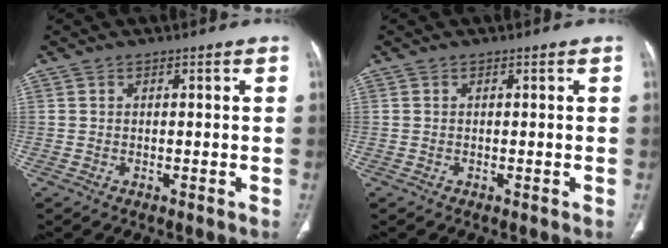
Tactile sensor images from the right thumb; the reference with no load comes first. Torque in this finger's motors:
{"motor_torque": [-0.11, -0.18, 0.37, 0.15, 0.00]}